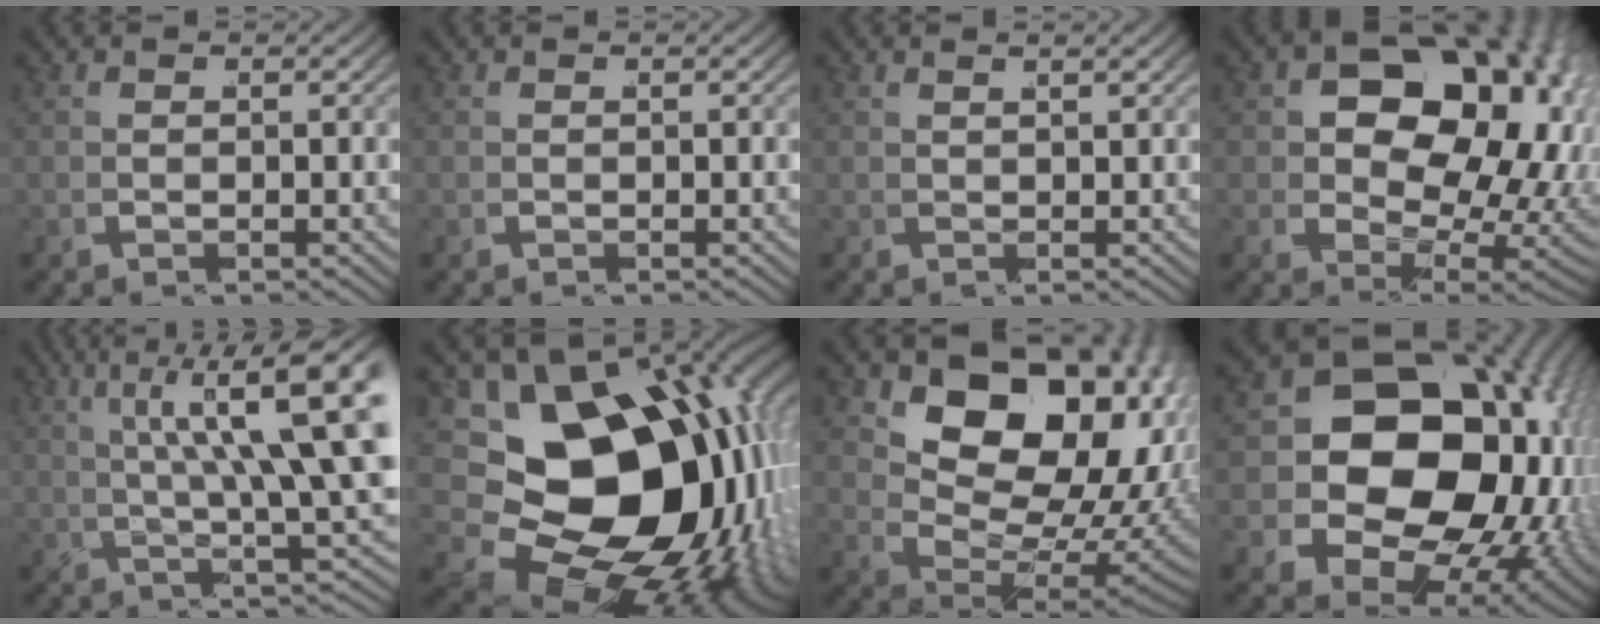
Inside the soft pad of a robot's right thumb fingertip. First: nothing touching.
{"total": 0.0}
{"total": 1.1, "force": [0.7, -0.1, 0.8], "torque": [-0.022, -0.004, 0.021]}
{"total": 18.2, "force": [0.8, 12.6, 13.1], "torque": [-0.224, -0.057, 0.039]}
{"total": 10.5, "force": [2.6, 4.1, 9.3], "torque": [-0.122, 0.003, 0.039]}
{"total": 26.8, "force": [-3.8, 18.6, 19.0], "torque": [-0.333, -0.066, -0.037]}
{"total": 19.7, "force": [1.5, 13.5, 14.3], "torque": [-0.240, -0.042, 0.039]}
{"total": 27.2, "force": [0.3, 19.6, 18.9], "torque": [-0.340, -0.067, 0.021]}